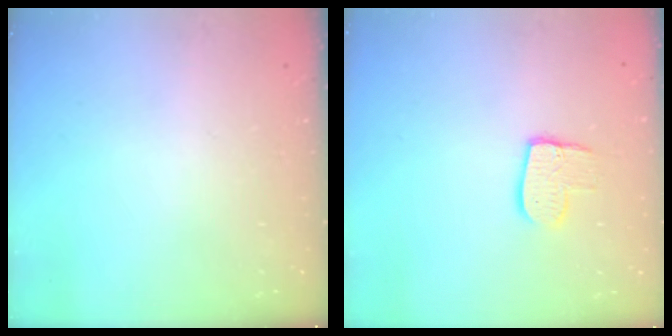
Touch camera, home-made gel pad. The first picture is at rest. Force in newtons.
{"total": 8.9, "press": 8.8, "slide": 0.5}